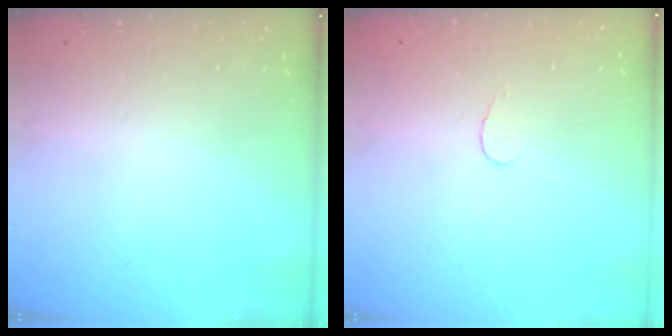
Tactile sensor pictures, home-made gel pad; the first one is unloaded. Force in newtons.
{"total": 2.8, "press": 2.8, "slide": 0.3}